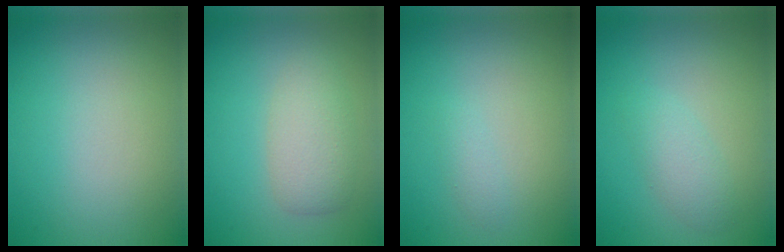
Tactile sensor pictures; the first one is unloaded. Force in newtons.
{"total": 3.0, "press": 3.0, "slide": 0.3}
{"total": 0.8, "press": 0.7, "slide": 0.1}
{"total": 1.8, "press": 1.8, "slide": 0.0}